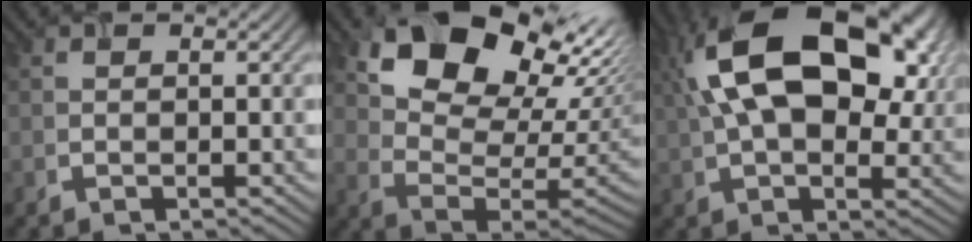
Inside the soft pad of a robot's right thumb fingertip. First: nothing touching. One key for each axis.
{"total": 14.4, "fx": 8.0, "fy": 8.7, "fz": 8.3, "tx": -0.145, "ty": 0.008, "tz": 0.151}
{"total": 17.1, "fx": 4.7, "fy": 9.8, "fz": 13.3, "tx": -0.238, "ty": 0.024, "tz": 0.073}